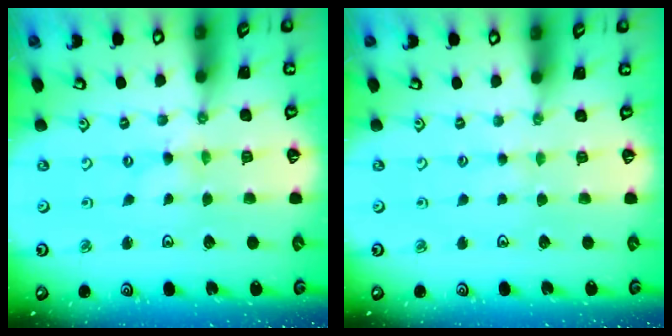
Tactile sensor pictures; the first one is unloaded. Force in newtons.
{"total": 2.1, "press": 2.1, "slide": 0.3}